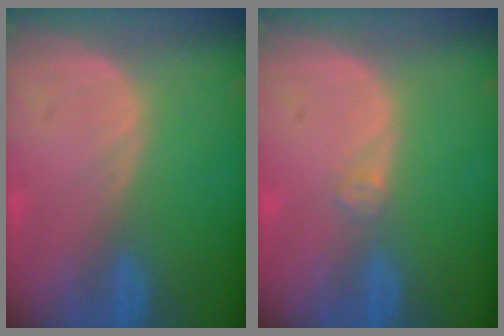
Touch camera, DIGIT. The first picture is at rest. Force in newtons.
{"total": 1.3, "press": 1.1, "slide": 0.7}